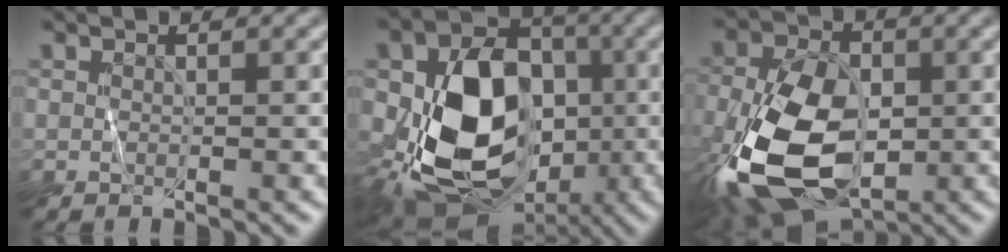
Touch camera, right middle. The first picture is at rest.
{"total": 13.7, "force": [-3.0, 9.8, 9.0], "torque": [-0.145, -0.014, -0.047]}
{"total": 13.6, "force": [-4.0, 7.8, 10.5], "torque": [-0.232, -0.023, -0.074]}